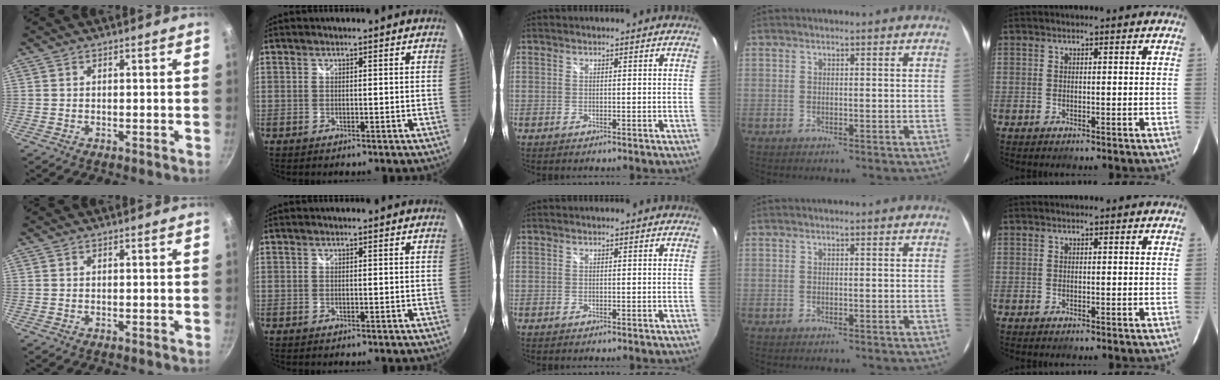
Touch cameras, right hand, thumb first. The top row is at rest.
{}